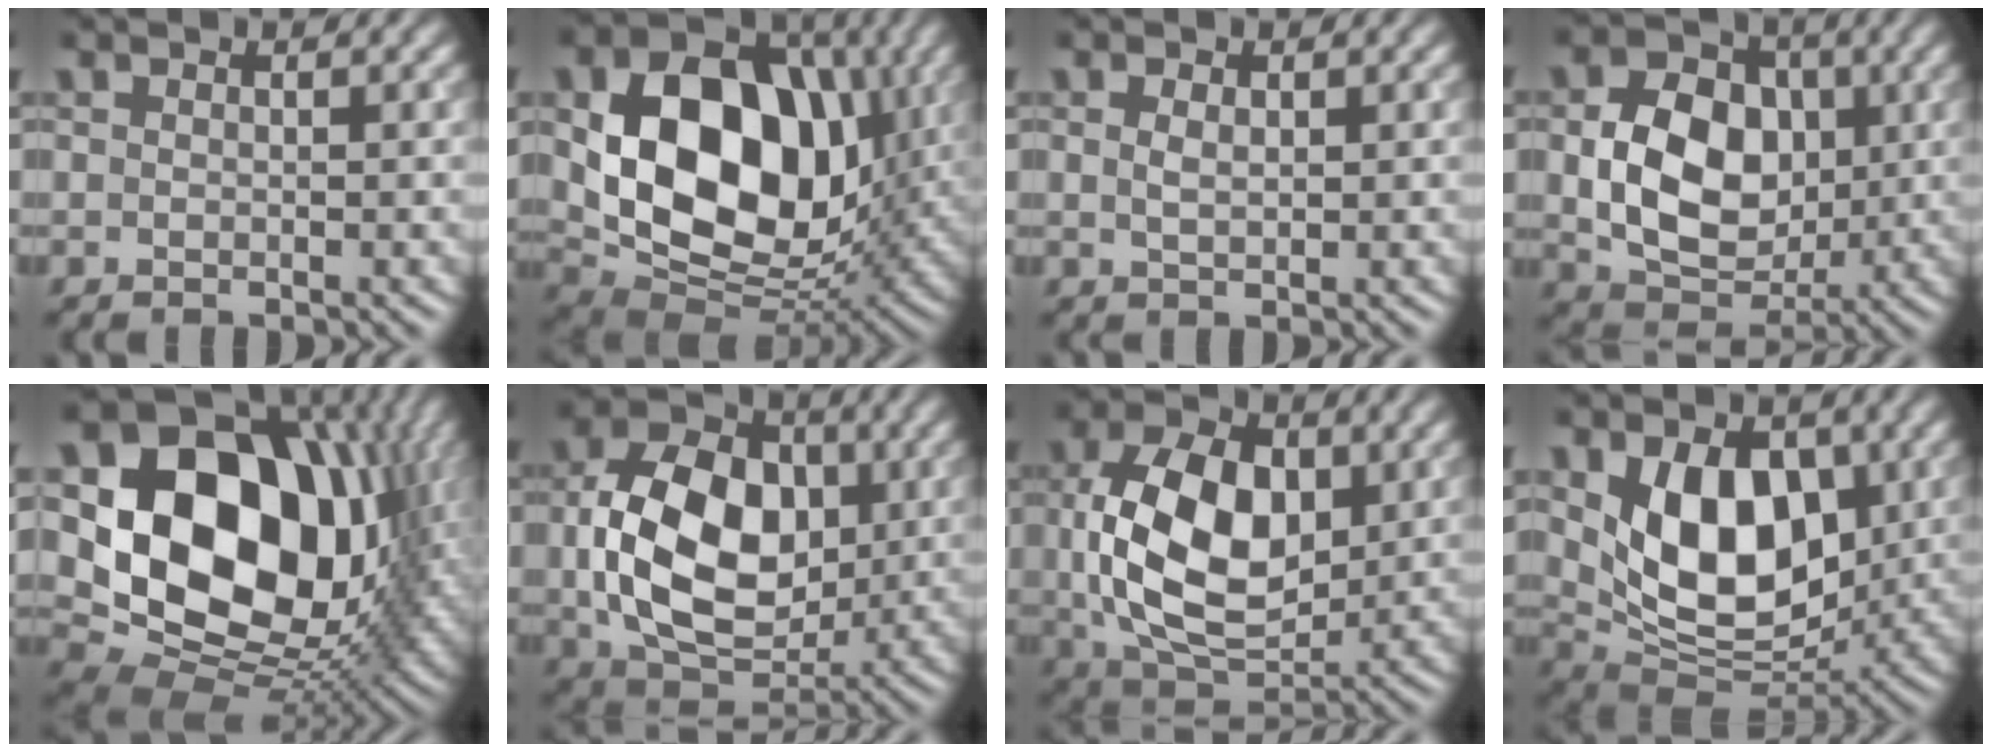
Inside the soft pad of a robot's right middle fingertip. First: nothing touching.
{"total": 13.7, "force": [1.4, 9.9, 9.5], "torque": [-0.157, -0.016, 0.029]}
{"total": 1.2, "force": [0.4, 0.7, 0.9], "torque": [-0.019, -0.001, 0.009]}
{"total": 7.9, "force": [0.2, 5.9, 5.3], "torque": [-0.094, -0.001, 0.003]}
{"total": 17.6, "force": [3.0, 13.2, 11.2], "torque": [-0.198, -0.016, 0.070]}
{"total": 11.3, "force": [-0.1, 7.9, 8.2], "torque": [-0.158, -0.001, -0.002]}
{"total": 10.9, "force": [0.9, 7.0, 8.2], "torque": [-0.165, -0.003, 0.022]}
{"total": 9.1, "force": [1.6, 5.8, 6.8], "torque": [-0.116, -0.021, 0.031]}